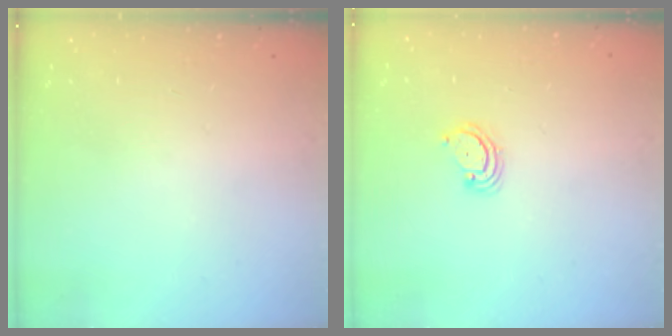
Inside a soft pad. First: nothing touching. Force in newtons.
{"total": 3.3, "press": 3.3, "slide": 0.4}